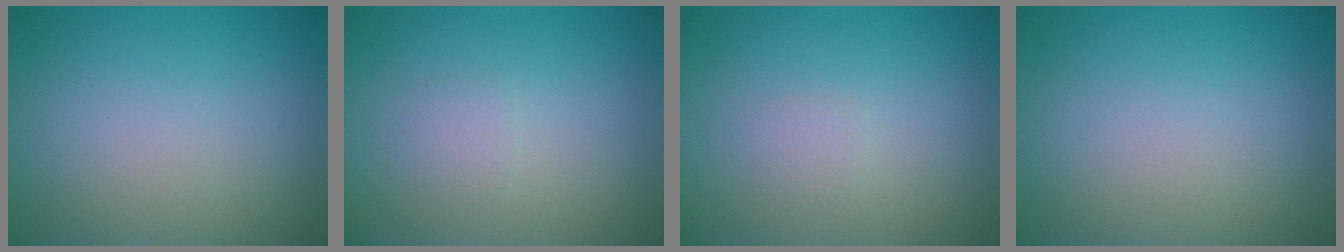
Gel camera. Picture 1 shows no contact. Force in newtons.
{"total": 1.0, "press": 1.0, "slide": 0.1}
{"total": 0.8, "press": 0.8, "slide": 0.1}
{"total": 0.0}